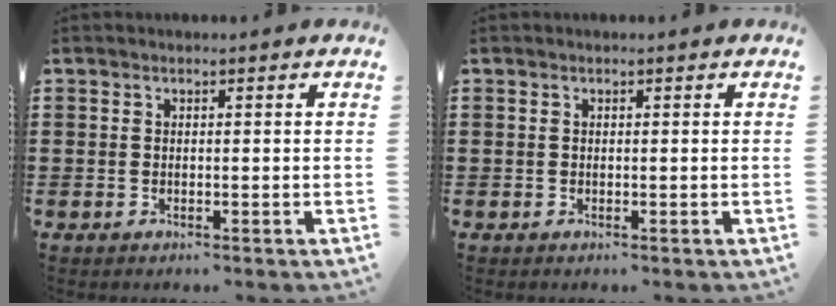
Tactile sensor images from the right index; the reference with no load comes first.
{"total": 0.0}